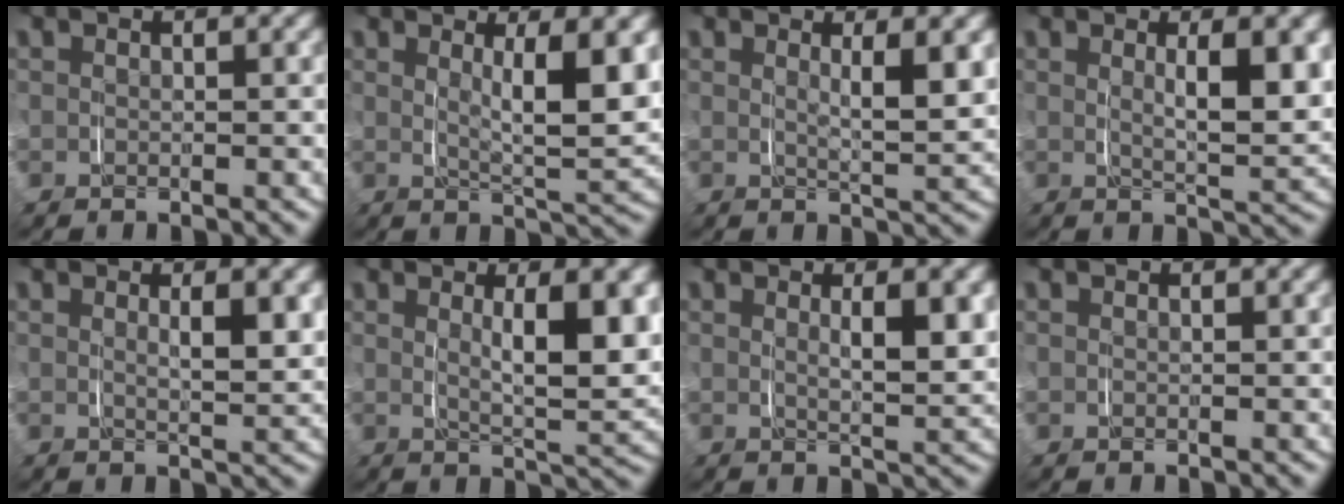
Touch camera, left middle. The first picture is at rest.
{"total": 5.1, "force": [2.2, 0.7, 4.6], "torque": [-0.056, 0.005, 0.036]}
{"total": 2.5, "force": [1.9, -0.4, 1.6], "torque": [-0.020, 0.001, 0.031]}
{"total": 3.5, "force": [1.7, 0.1, 3.0], "torque": [-0.039, 0.004, 0.028]}
{"total": 1.7, "force": [1.2, -0.5, 1.1], "torque": [-0.016, 0.002, 0.022]}
{"total": 5.1, "force": [2.0, 0.7, 4.7], "torque": [-0.059, 0.006, 0.032]}
{"total": 2.3, "force": [1.4, -0.3, 1.8], "torque": [-0.024, 0.003, 0.024]}
{"total": 0.0}